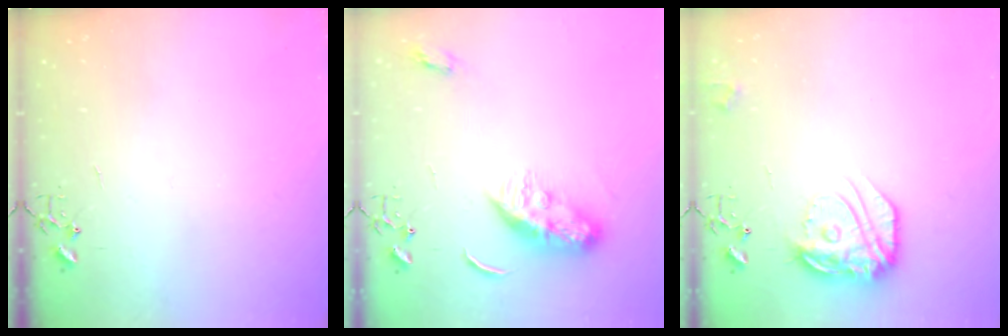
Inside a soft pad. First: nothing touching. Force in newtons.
{"total": 11.2, "press": 11.2, "slide": 0.5}
{"total": 17.4, "press": 17.3, "slide": 1.2}